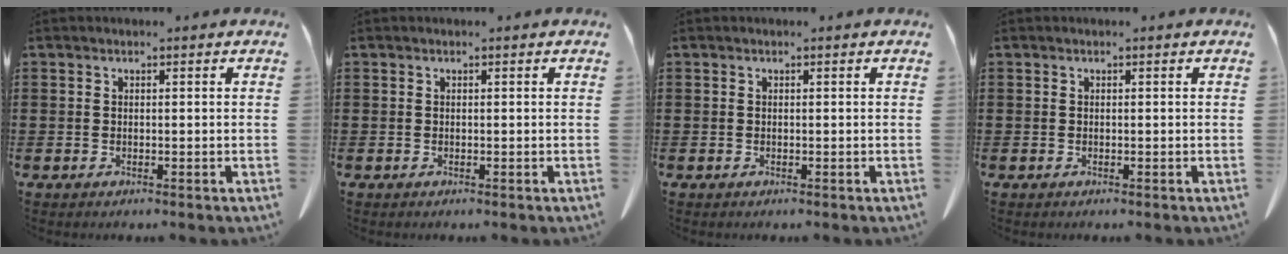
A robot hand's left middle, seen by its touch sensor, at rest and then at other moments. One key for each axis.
{"total": 0.0}
{"total": 0.0}
{"total": 0.0}